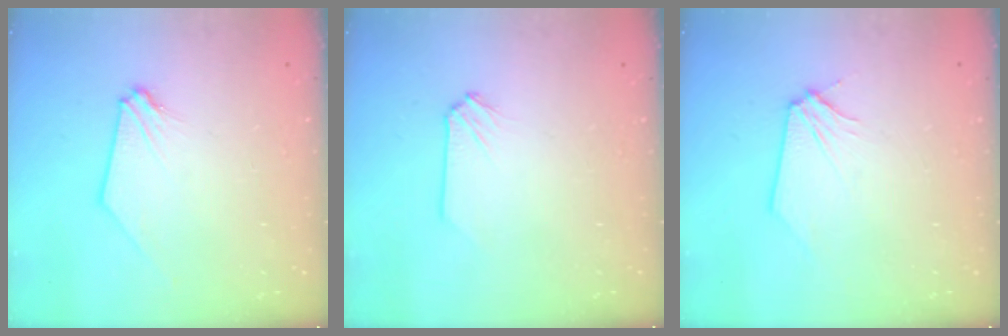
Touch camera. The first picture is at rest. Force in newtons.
{"total": 0.0}
{"total": 0.0}